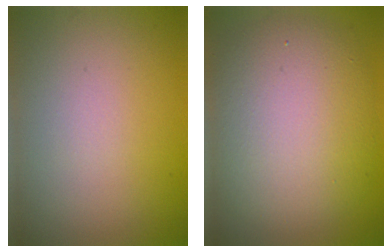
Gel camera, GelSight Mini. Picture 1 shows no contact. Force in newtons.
{"total": 10.5, "press": 10.5, "slide": 0.1}